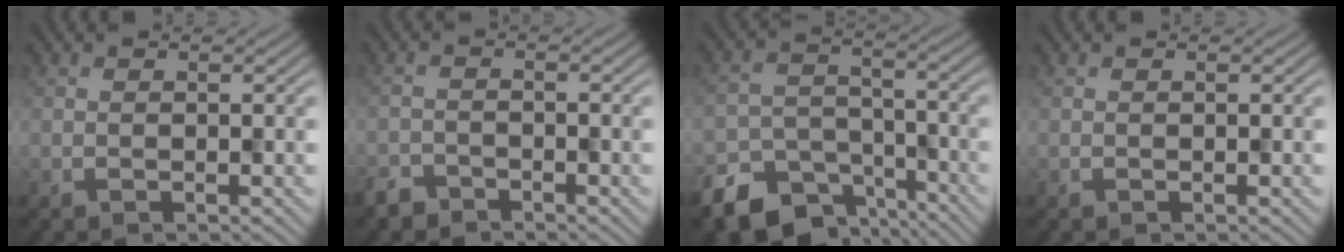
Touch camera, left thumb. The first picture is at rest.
{"total": 2.4, "force": [-2.3, 0.9, -0.1], "torque": [0.008, -0.001, -0.046]}
{"total": 9.7, "force": [-7.3, 5.5, 3.3], "torque": [-0.057, -0.019, -0.116]}
{"total": 0.0}